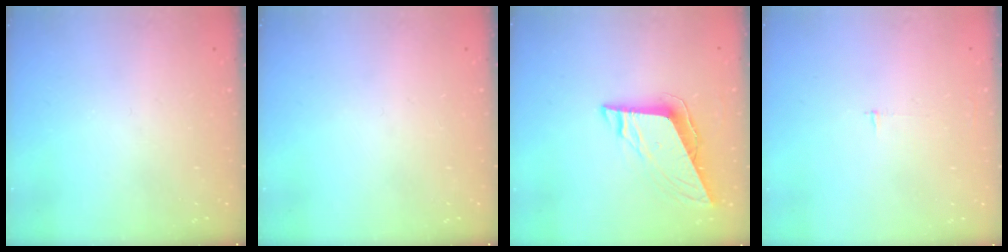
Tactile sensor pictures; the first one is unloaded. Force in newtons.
{"total": 0.0}
{"total": 8.9, "press": 8.8, "slide": 1.2}
{"total": 2.5, "press": 2.5, "slide": 0.2}